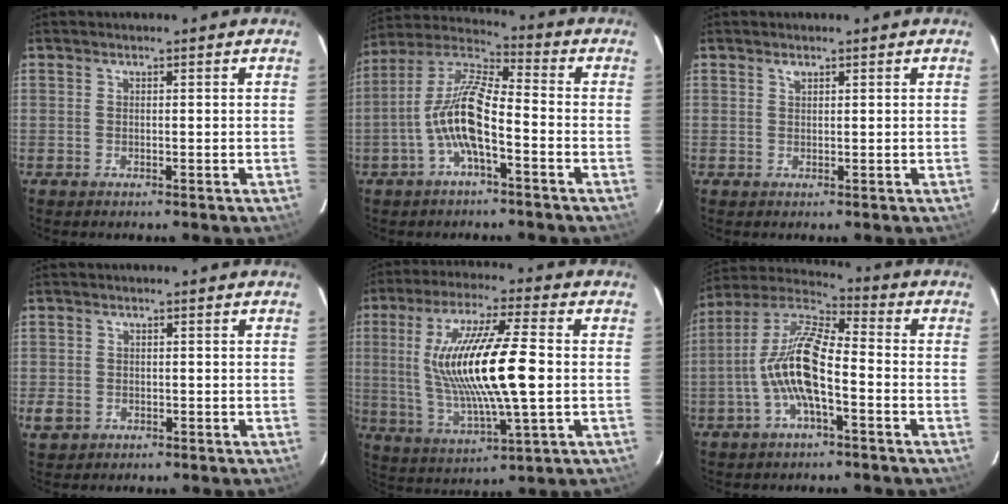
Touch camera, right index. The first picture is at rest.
{"total": 11.6, "force": [-4.0, 2.9, 10.5], "torque": [-0.216, 0.009, -0.080]}
{"total": 0.8, "force": [0.6, 0.4, 0.4], "torque": [-0.006, 0.003, 0.011]}
{"total": 3.1, "force": [-0.8, 2.7, 1.3], "torque": [-0.026, -0.001, -0.011]}
{"total": 19.1, "force": [0.8, 3.4, 18.8], "torque": [-0.355, -0.006, 0.025]}
{"total": 13.2, "force": [-3.6, 3.7, 12.1], "torque": [-0.243, 0.007, -0.073]}